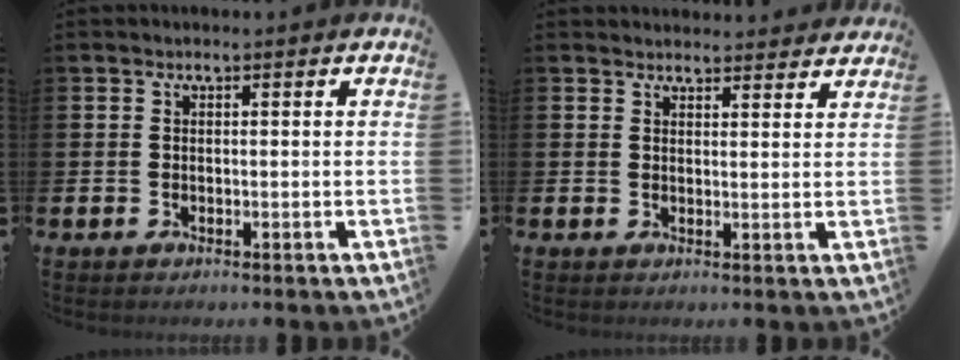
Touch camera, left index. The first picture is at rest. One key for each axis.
{"total": 2.7, "fx": 2.6, "fy": 0.7, "fz": -0.2, "tx": 0.009, "ty": -0.015, "tz": 0.045}